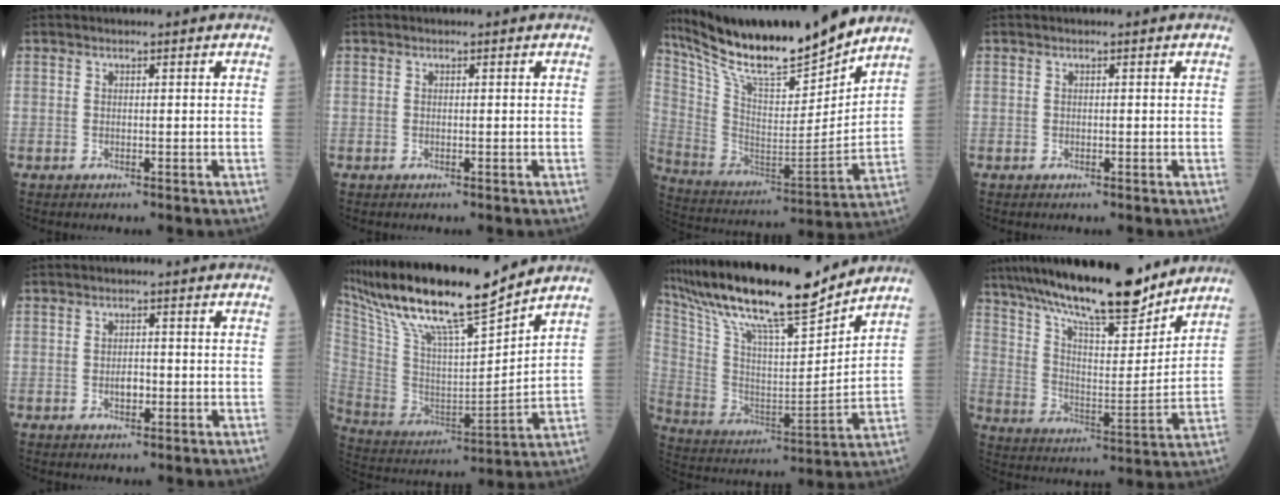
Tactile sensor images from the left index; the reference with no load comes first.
{"total": 0.0}
{"total": 22.3, "force": [19.4, 2.5, 10.7], "torque": [-0.204, -0.014, 0.337]}
{"total": 0.0}
{"total": 1.9, "force": [-0.5, 1.0, 1.5], "torque": [-0.024, 0.003, -0.008]}
{"total": 20.3, "force": [16.7, 1.3, 11.4], "torque": [-0.222, 0.006, 0.307]}
{"total": 22.0, "force": [18.6, 2.0, 11.5], "torque": [-0.219, 0.005, 0.323]}
{"total": 20.5, "force": [17.0, 3.3, 11.1], "torque": [-0.191, 0.006, 0.281]}